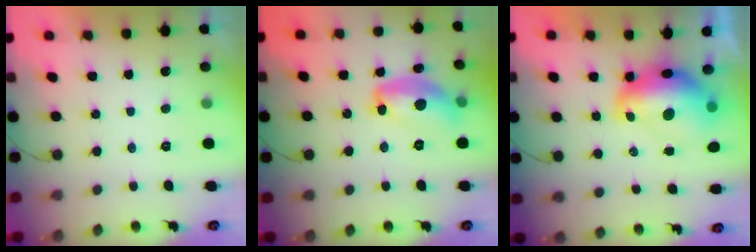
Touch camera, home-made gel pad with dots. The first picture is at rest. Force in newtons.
{"total": 14.9, "press": 14.9, "slide": 0.7}
{"total": 12.0, "press": 12.0, "slide": 1.2}